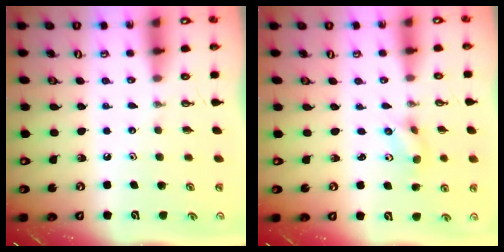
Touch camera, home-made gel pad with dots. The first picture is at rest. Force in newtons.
{"total": 2.1, "press": 1.9, "slide": 0.9}